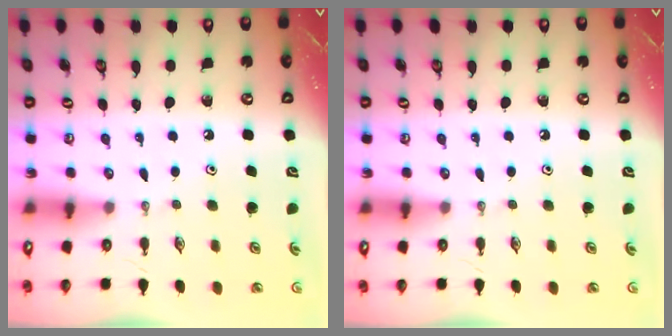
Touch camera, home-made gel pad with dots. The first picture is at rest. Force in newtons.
{"total": 0.0}